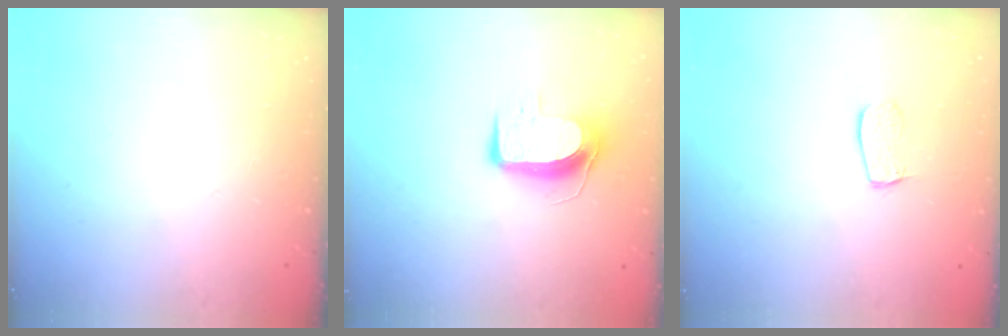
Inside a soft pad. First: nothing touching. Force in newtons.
{"total": 10.6, "press": 10.6, "slide": 0.8}
{"total": 6.6, "press": 6.6, "slide": 0.4}